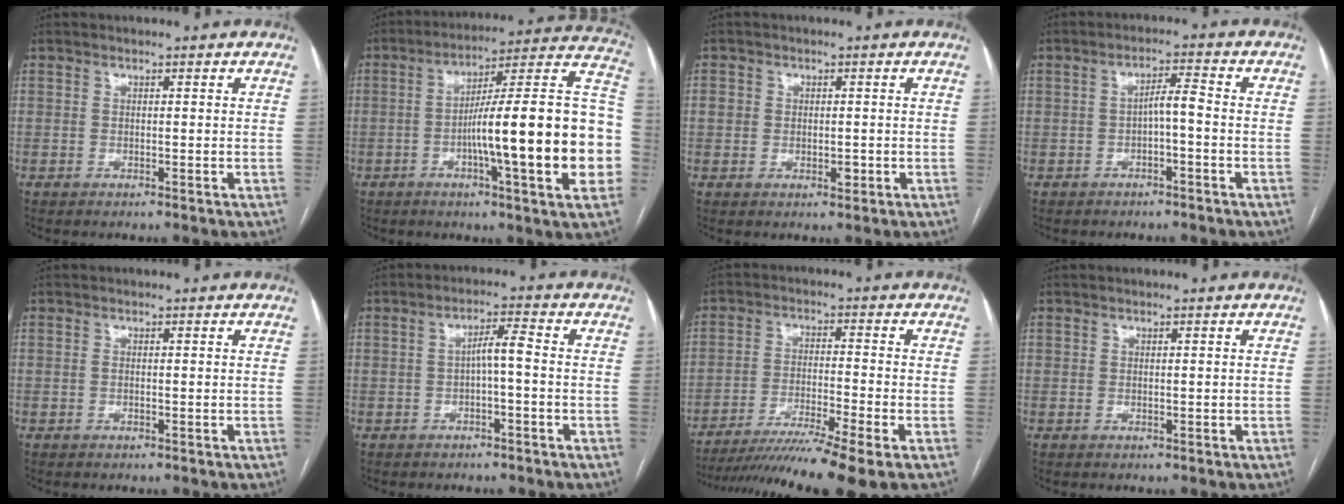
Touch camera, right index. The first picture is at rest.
{"total": 24.1, "force": [-4.0, 1.9, 23.7], "torque": [-0.256, 0.026, -0.061]}
{"total": 3.0, "force": [-0.3, 2.5, 1.6], "torque": [-0.019, 0.006, -0.001]}
{"total": 3.1, "force": [-0.8, 0.6, 3.0], "torque": [-0.048, 0.013, -0.012]}
{"total": 0.0}
{"total": 3.3, "force": [-0.5, 0.4, 3.2], "torque": [-0.052, 0.013, -0.006]}
{"total": 13.8, "force": [-10.9, -1.3, 8.4], "torque": [-0.140, -0.029, -0.178]}
{"total": 0.0}